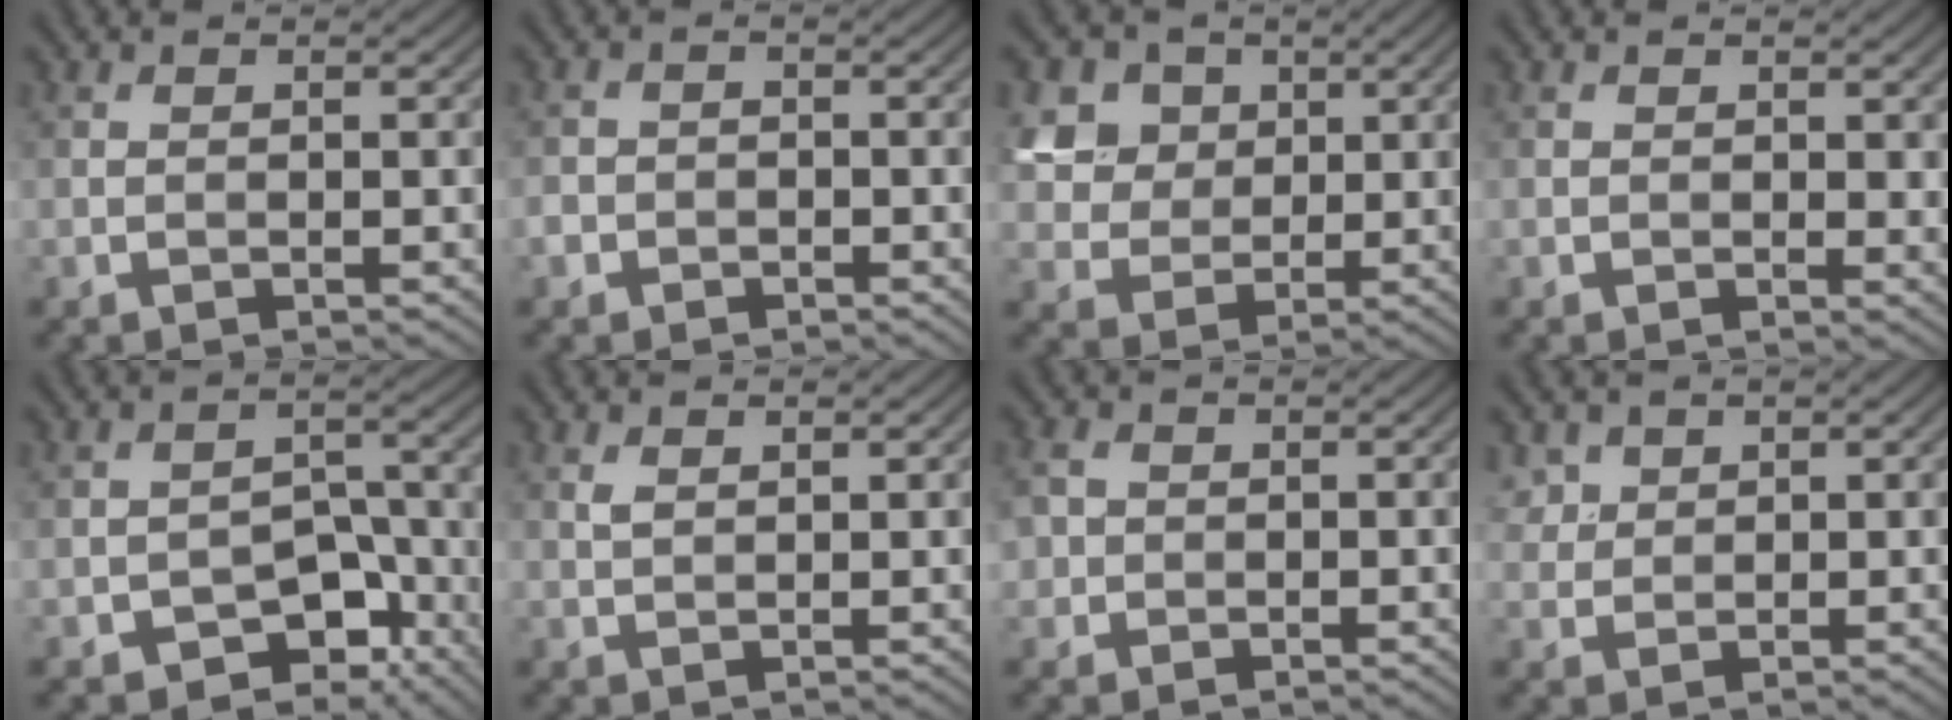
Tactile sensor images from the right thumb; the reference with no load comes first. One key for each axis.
{"total": 1.9, "fx": -1.2, "fy": 1.5, "fz": 0.5, "tx": -0.004, "ty": 0.000, "tz": -0.024}
{"total": 9.6, "fx": 4.3, "fy": 7.6, "fz": 4.0, "tx": -0.141, "ty": 0.007, "tz": 0.087}
{"total": 1.5, "fx": 0.6, "fy": 0.8, "fz": 1.1, "tx": -0.012, "ty": -0.005, "tz": 0.012}
{"total": 8.0, "fx": -4.8, "fy": 4.9, "fz": 4.2, "tx": -0.059, "ty": -0.002, "tz": -0.075}
{"total": 1.2, "fx": 0.8, "fy": 0.4, "fz": 0.8, "tx": -0.025, "ty": 0.000, "tz": 0.019}
{"total": 2.7, "fx": 0.0, "fy": 2.5, "fz": 1.1, "tx": -0.034, "ty": 0.002, "tz": 0.000}
{"total": 2.9, "fx": 1.7, "fy": 2.2, "fz": 0.9, "tx": -0.032, "ty": -0.003, "tz": 0.040}